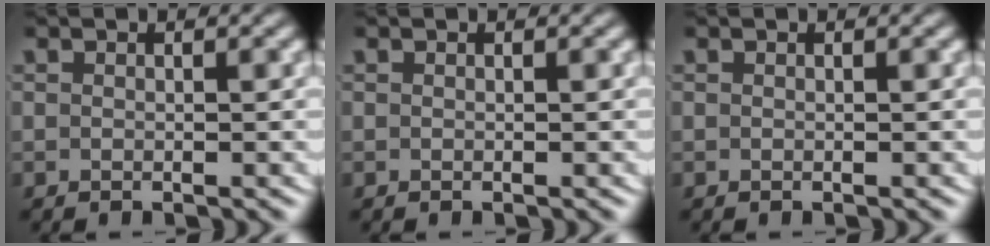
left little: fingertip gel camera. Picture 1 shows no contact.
{"total": 0.0}
{"total": 0.0}